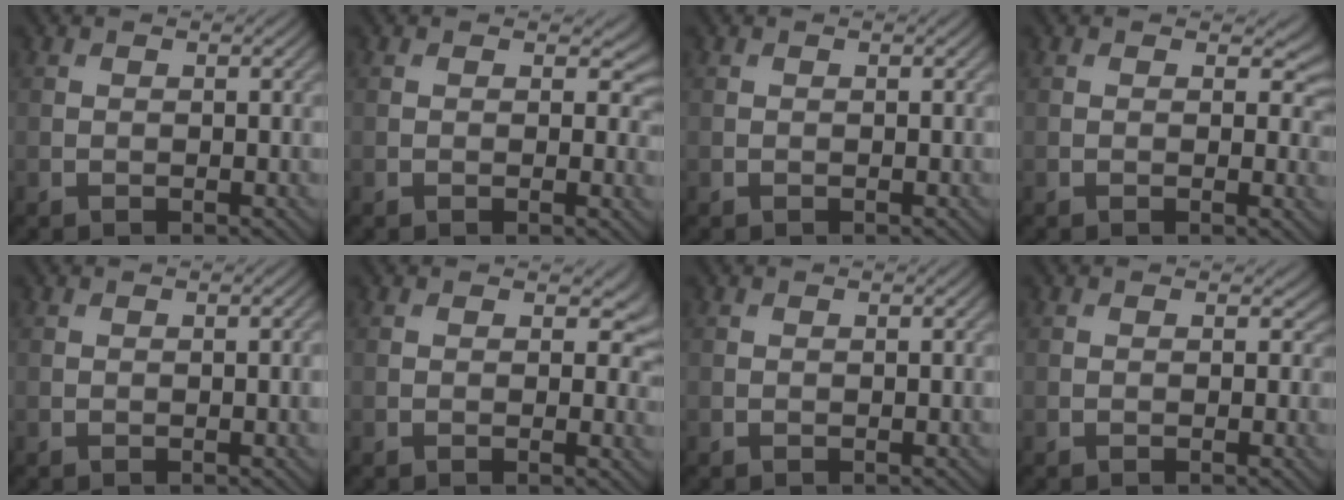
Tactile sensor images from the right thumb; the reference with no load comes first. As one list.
[{"total": 2.2, "force": [0.7, 1.5, 1.4], "torque": [-0.021, -0.007, 0.002]}, {"total": 0.0}, {"total": 2.5, "force": [0.8, 1.7, 1.6], "torque": [-0.023, -0.008, 0.004]}, {"total": 1.0, "force": [0.0, 0.2, 1.0], "torque": [-0.013, 0.000, 0.000]}, {"total": 2.6, "force": [0.8, 1.8, 1.8], "torque": [-0.024, -0.007, 0.005]}, {"total": 0.0}, {"total": 0.8, "force": [0.0, 0.7, 0.3], "torque": [-0.006, -0.007, -0.001]}]